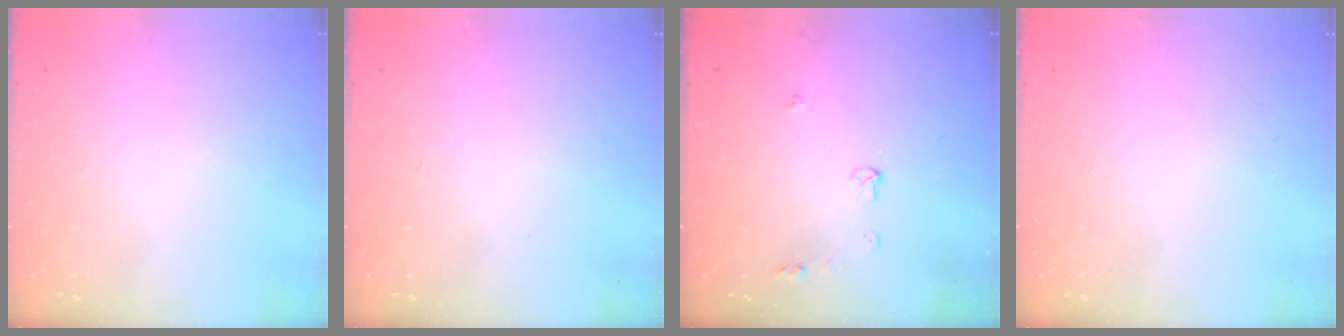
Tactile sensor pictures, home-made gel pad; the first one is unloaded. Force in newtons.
{"total": 0.0}
{"total": 4.5, "press": 4.5, "slide": 0.6}
{"total": 0.0}